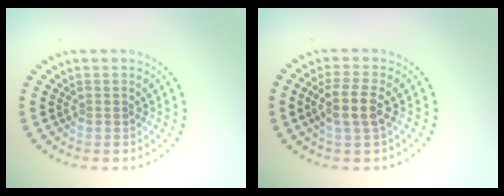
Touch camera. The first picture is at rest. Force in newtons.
{"total": 2.9, "press": 2.6, "slide": 1.4}